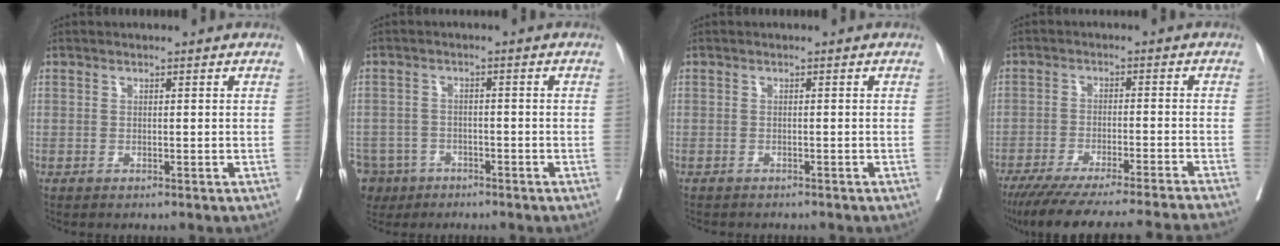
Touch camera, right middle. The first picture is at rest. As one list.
[{"total": 9.5, "force": [-6.1, 7.0, 2.1], "torque": [-0.071, -0.008, -0.100]}, {"total": 4.1, "force": [-3.6, 1.2, 1.4], "torque": [-0.023, -0.006, -0.045]}, {"total": 22.2, "force": [-20.2, -0.8, 9.3], "torque": [-0.110, -0.056, -0.280]}]